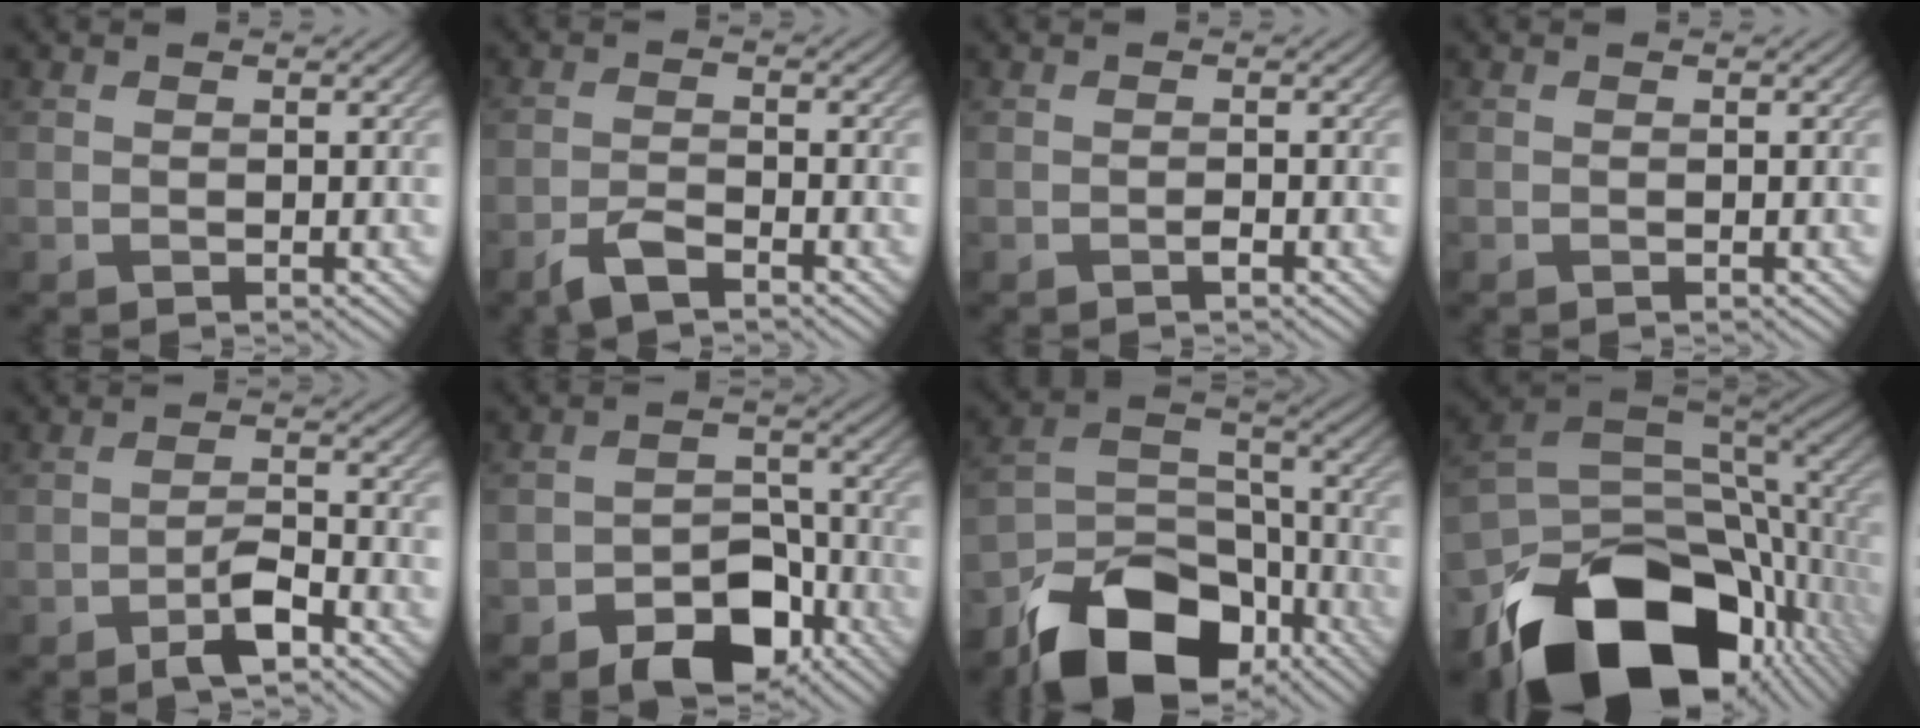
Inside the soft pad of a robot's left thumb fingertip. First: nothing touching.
{"total": 3.4, "force": [-2.5, 0.9, 2.1], "torque": [-0.050, 0.000, -0.058]}
{"total": 0.7, "force": [-0.4, 0.1, 0.5], "torque": [-0.008, 0.001, -0.007]}
{"total": 0.0}
{"total": 4.1, "force": [-2.7, 1.1, 2.9], "torque": [-0.054, 0.006, -0.055]}
{"total": 8.7, "force": [-5.4, 5.1, 4.6], "torque": [-0.060, -0.006, -0.098]}
{"total": 15.4, "force": [-10.6, 8.3, 7.4], "torque": [-0.154, -0.019, -0.187]}
{"total": 19.1, "force": [-9.2, 11.1, 12.5], "torque": [-0.241, -0.065, -0.116]}